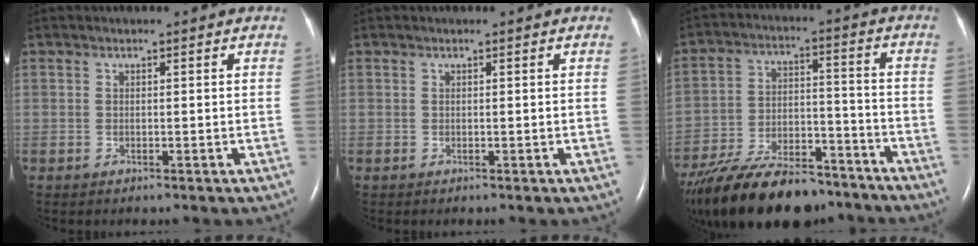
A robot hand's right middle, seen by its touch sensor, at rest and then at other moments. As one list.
[{"total": 0.0}, {"total": 21.7, "force": [-17.8, 7.2, 10.2], "torque": [-0.200, -0.013, -0.284]}]